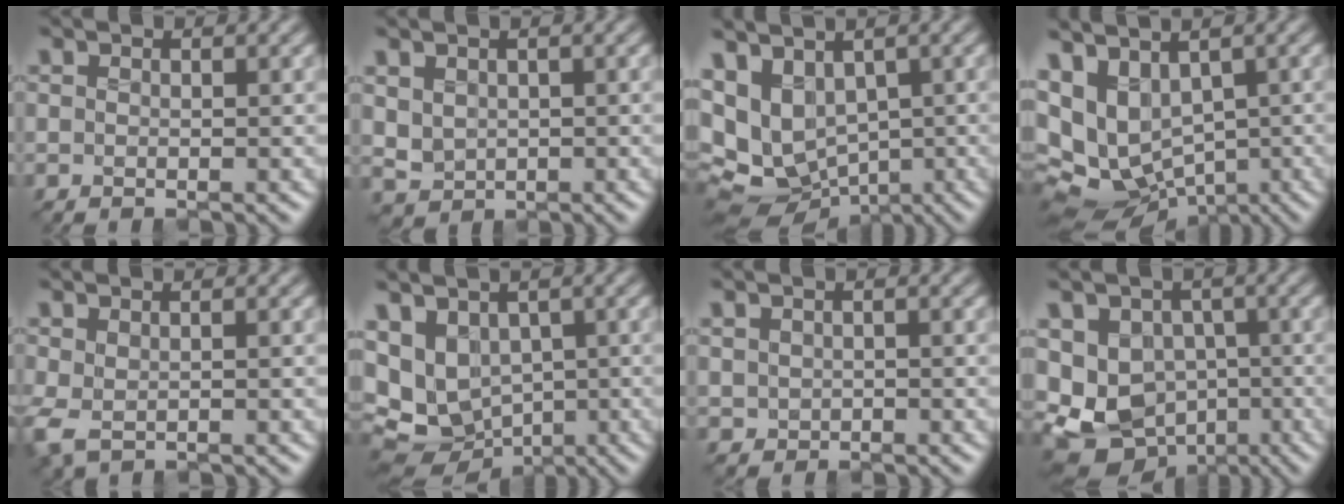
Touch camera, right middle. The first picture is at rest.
{"total": 1.8, "force": [0.5, 1.6, 0.7], "torque": [-0.027, -0.003, 0.015]}
{"total": 7.3, "force": [0.6, 5.4, 4.9], "torque": [-0.104, 0.006, 0.041]}
{"total": 8.8, "force": [0.6, 6.2, 6.2], "torque": [-0.125, 0.005, 0.045]}
{"total": 1.9, "force": [-0.1, 1.1, 1.6], "torque": [-0.051, 0.003, 0.000]}
{"total": 8.7, "force": [0.6, 7.0, 5.1], "torque": [-0.118, 0.012, 0.030]}
{"total": 0.6, "force": [0.3, 0.5, -0.1], "torque": [-0.002, 0.002, 0.009]}
{"total": 11.0, "force": [-3.1, 9.3, 5.1], "torque": [-0.099, -0.013, -0.062]}